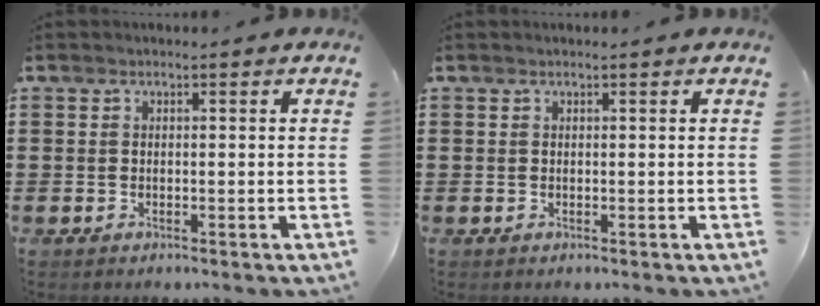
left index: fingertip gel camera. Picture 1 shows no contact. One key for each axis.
{"total": 0.0}